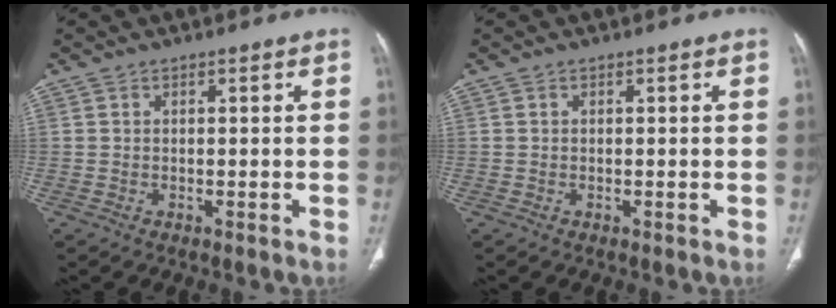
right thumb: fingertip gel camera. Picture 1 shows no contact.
{"total": 0.0}